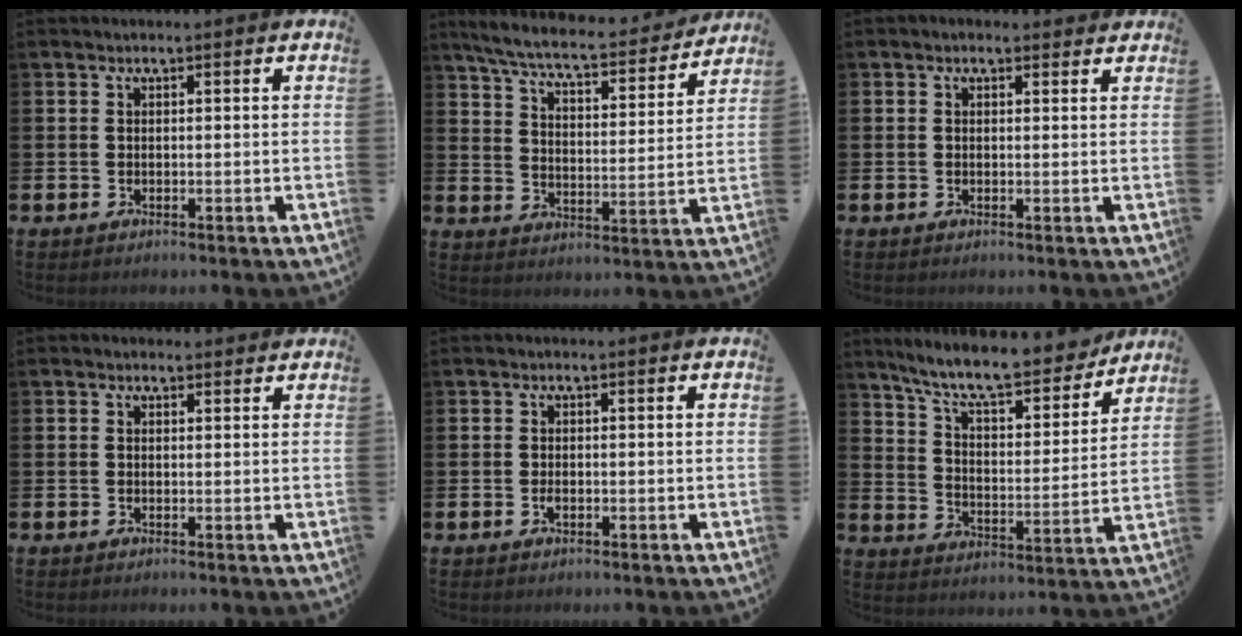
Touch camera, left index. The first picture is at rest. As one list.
[{"total": 7.2, "force": [6.5, 0.8, 2.9], "torque": [-0.087, -0.044, 0.109]}, {"total": 0.7, "force": [0.4, 0.5, 0.3], "torque": [-0.006, 0.006, 0.007]}, {"total": 0.7, "force": [0.6, 0.4, 0.2], "torque": [0.005, 0.003, 0.008]}, {"total": 1.0, "force": [-0.4, 0.4, 0.8], "torque": [-0.015, 0.000, -0.008]}, {"total": 10.2, "force": [9.2, 2.0, 4.1], "torque": [-0.105, -0.061, 0.155]}]